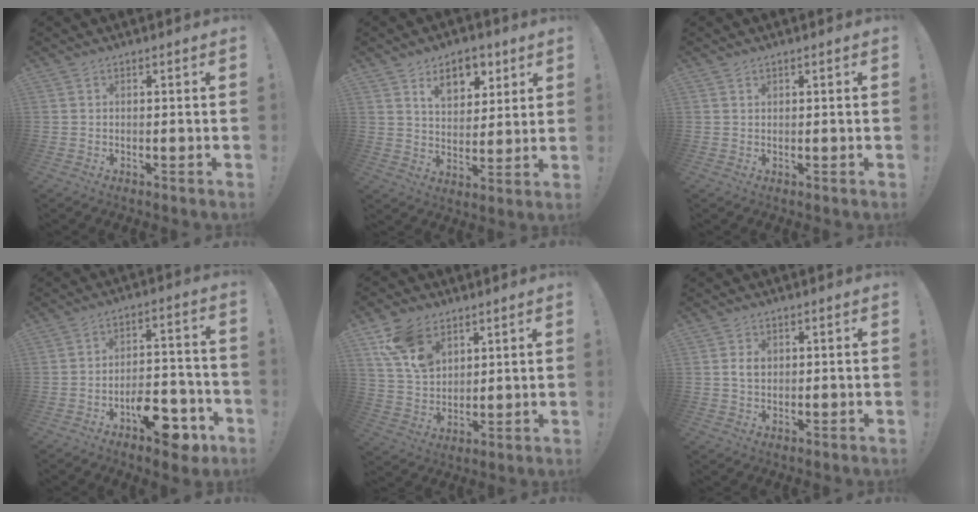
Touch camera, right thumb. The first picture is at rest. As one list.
[{"total": 11.3, "force": [6.6, 6.9, 6.1], "torque": [-0.079, -0.026, 0.119]}, {"total": 0.7, "force": [0.6, 0.3, 0.0], "torque": [0.003, -0.004, 0.011]}, {"total": 11.5, "force": [-6.9, 5.2, 7.7], "torque": [-0.092, 0.055, -0.114]}, {"total": 12.4, "force": [7.2, 8.3, 5.8], "torque": [-0.113, -0.024, 0.145]}, {"total": 3.1, "force": [0.6, 2.1, 2.2], "torque": [-0.036, 0.002, 0.010]}]